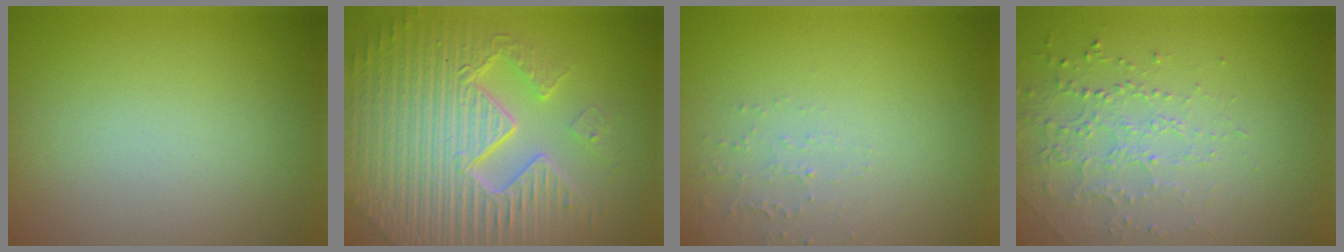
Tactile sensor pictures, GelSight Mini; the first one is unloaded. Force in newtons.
{"total": 11.3, "press": 7.2, "slide": 8.7}
{"total": 1.3, "press": 1.3, "slide": 0.4}
{"total": 1.7, "press": 1.5, "slide": 0.8}